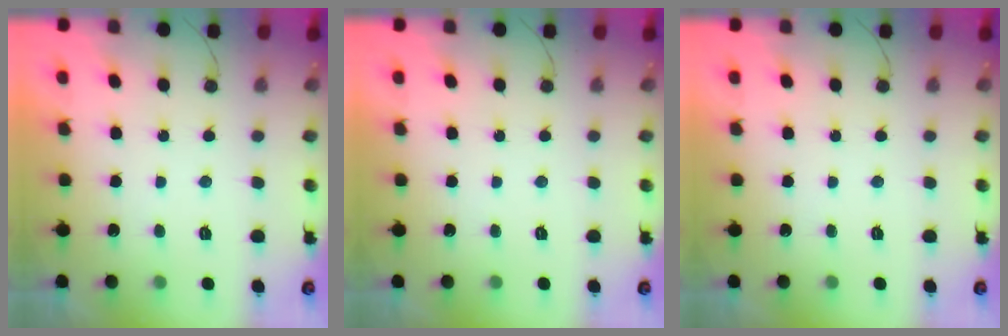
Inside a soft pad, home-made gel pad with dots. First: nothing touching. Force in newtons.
{"total": 0.0}
{"total": 0.0}